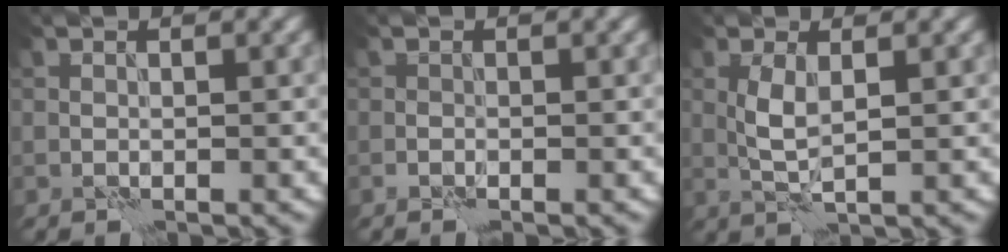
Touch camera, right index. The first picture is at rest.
{"total": 0.5, "force": [-0.4, 0.3, 0.3], "torque": [-0.003, 0.002, -0.008]}
{"total": 2.6, "force": [0.4, 0.8, 2.4], "torque": [-0.058, 0.003, 0.007]}